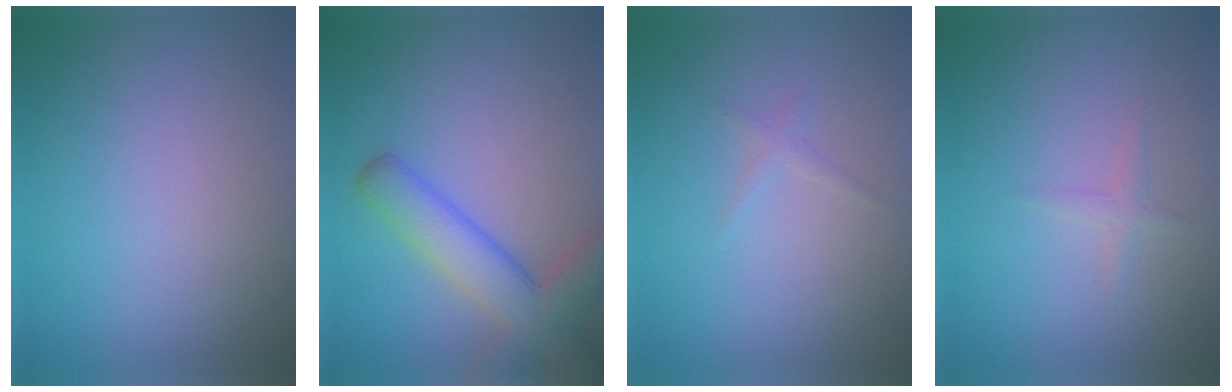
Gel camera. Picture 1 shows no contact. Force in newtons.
{"total": 6.2, "press": 6.1, "slide": 0.4}
{"total": 0.7, "press": 0.7, "slide": 0.1}
{"total": 0.8, "press": 0.8, "slide": 0.1}